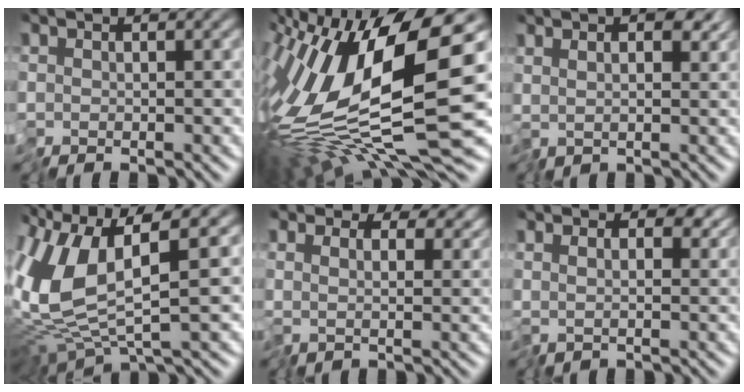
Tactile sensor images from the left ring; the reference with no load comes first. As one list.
[{"total": 14.9, "force": [-0.4, 3.9, 14.4], "torque": [-0.288, 0.019, -0.005]}, {"total": 4.3, "force": [2.1, 1.9, 3.2], "torque": [-0.046, 0.010, 0.034]}, {"total": 8.3, "force": [1.3, 2.4, 7.8], "torque": [-0.183, 0.000, 0.022]}, {"total": 5.8, "force": [4.4, 2.9, 2.4], "torque": [-0.059, 0.011, 0.062]}, {"total": 3.7, "force": [2.3, 1.9, 2.2], "torque": [-0.043, 0.005, 0.040]}]